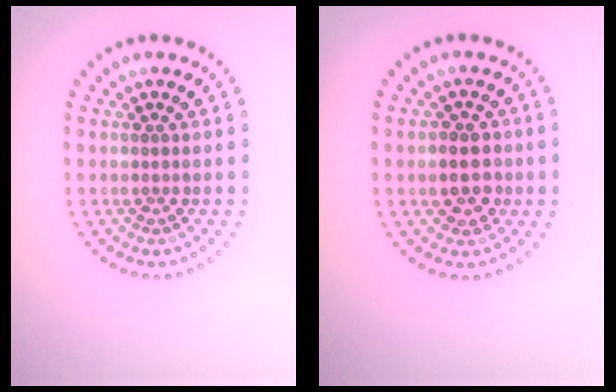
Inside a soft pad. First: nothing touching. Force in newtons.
{"total": 3.0, "press": 2.9, "slide": 0.6}